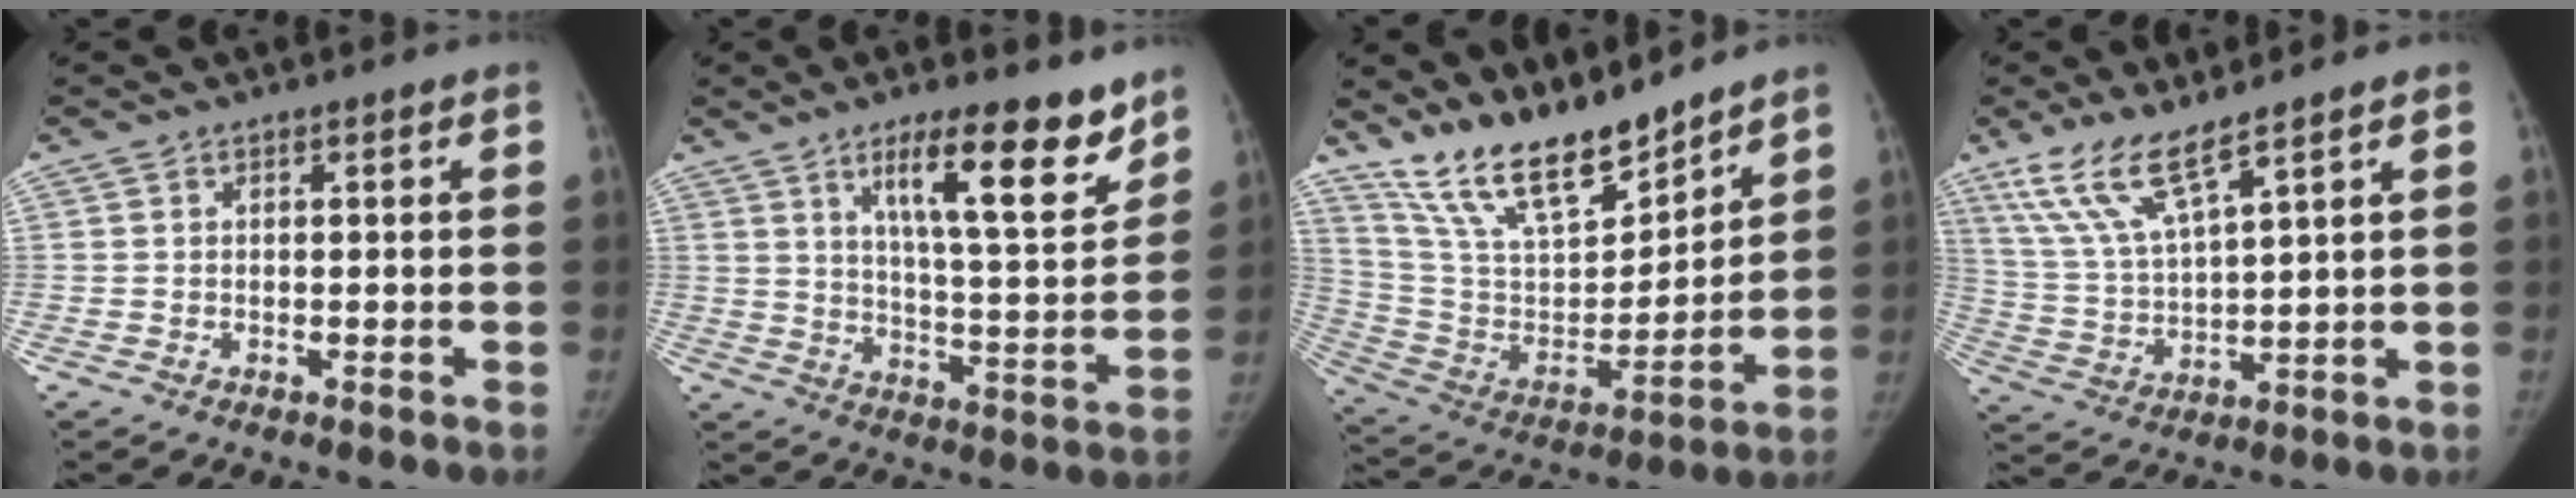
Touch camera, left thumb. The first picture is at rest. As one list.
[{"total": 16.1, "force": [10.2, 4.0, 11.8], "torque": [-0.147, -0.069, 0.168]}, {"total": 18.7, "force": [16.0, 5.2, 8.1], "torque": [-0.112, -0.097, 0.300]}, {"total": 10.2, "force": [7.4, 1.5, 6.9], "torque": [-0.143, -0.036, 0.164]}]